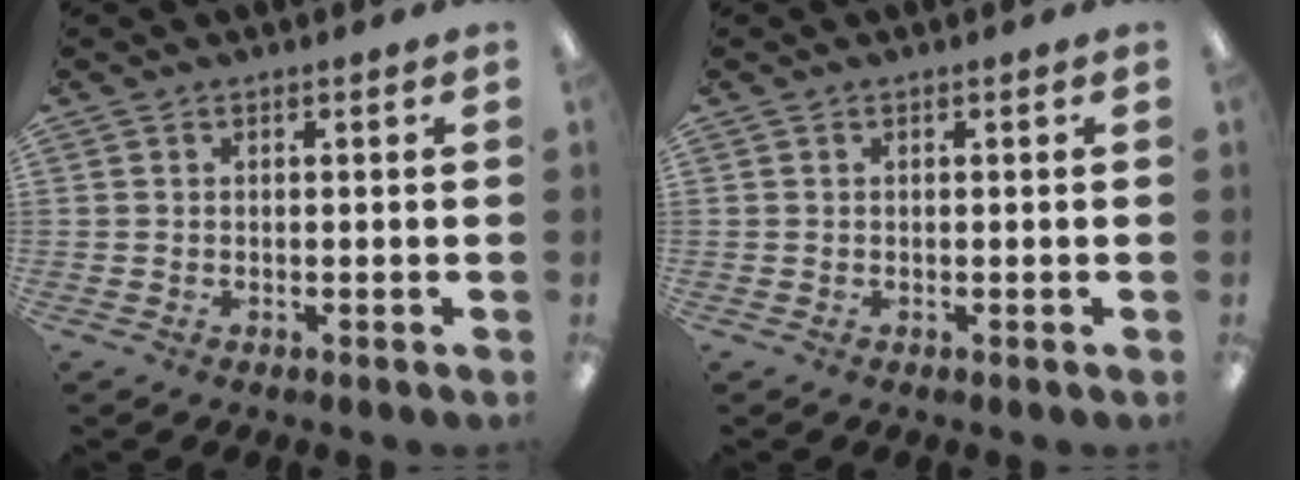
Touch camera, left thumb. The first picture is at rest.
{"total": 0.0}